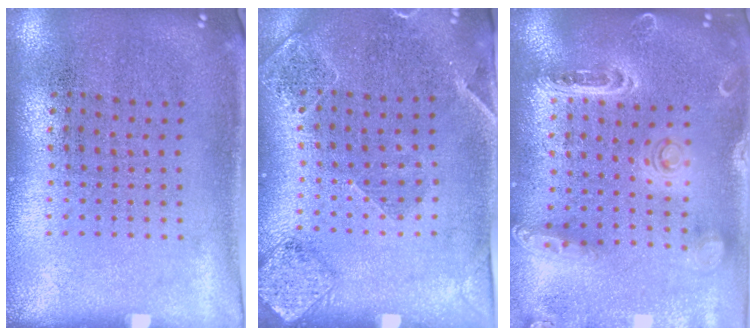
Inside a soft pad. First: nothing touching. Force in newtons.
{"total": 1.6, "press": 1.6, "slide": 0.3}
{"total": 1.5, "press": 1.5, "slide": 0.1}